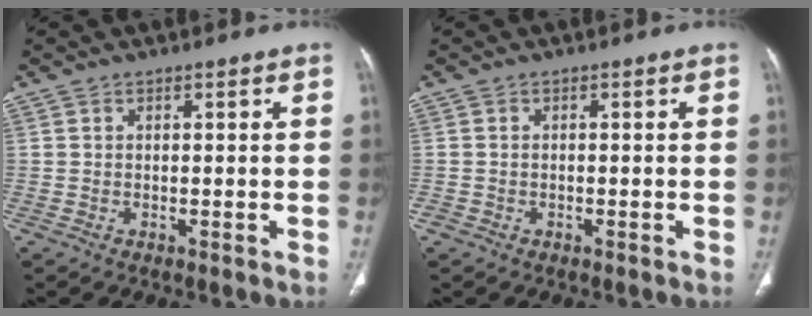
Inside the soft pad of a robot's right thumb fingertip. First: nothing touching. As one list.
[{"total": 0.7, "force": [-0.4, 0.6, 0.2], "torque": [-0.003, 0.002, -0.008]}]